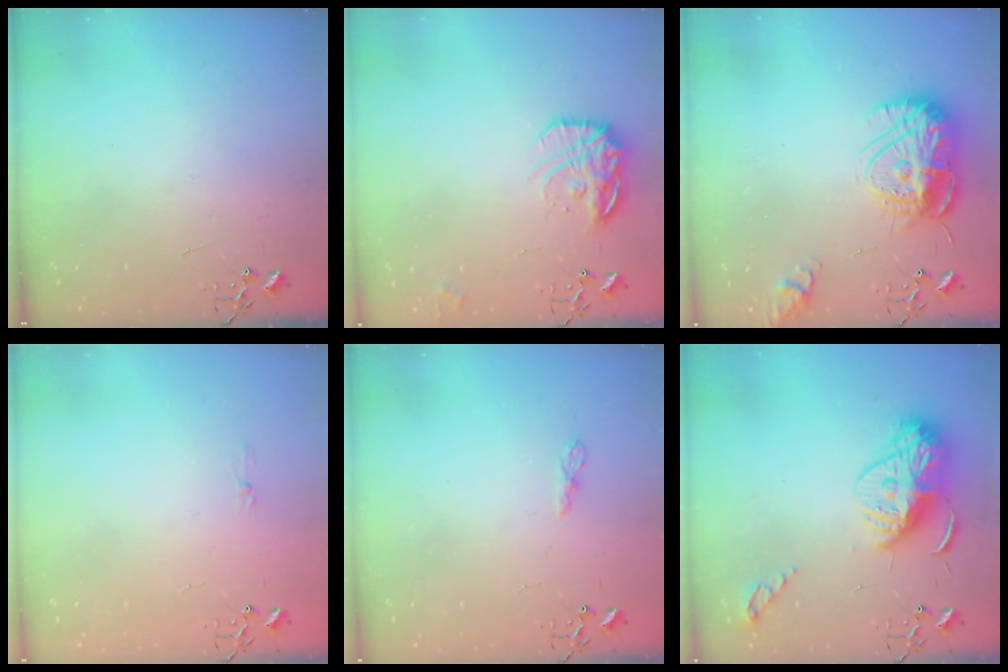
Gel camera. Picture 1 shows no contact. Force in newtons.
{"total": 16.0, "press": 15.9, "slide": 1.3}
{"total": 15.2, "press": 15.1, "slide": 1.2}
{"total": 3.3, "press": 3.2, "slide": 0.4}
{"total": 4.8, "press": 4.7, "slide": 0.6}
{"total": 16.0, "press": 16.0, "slide": 0.9}